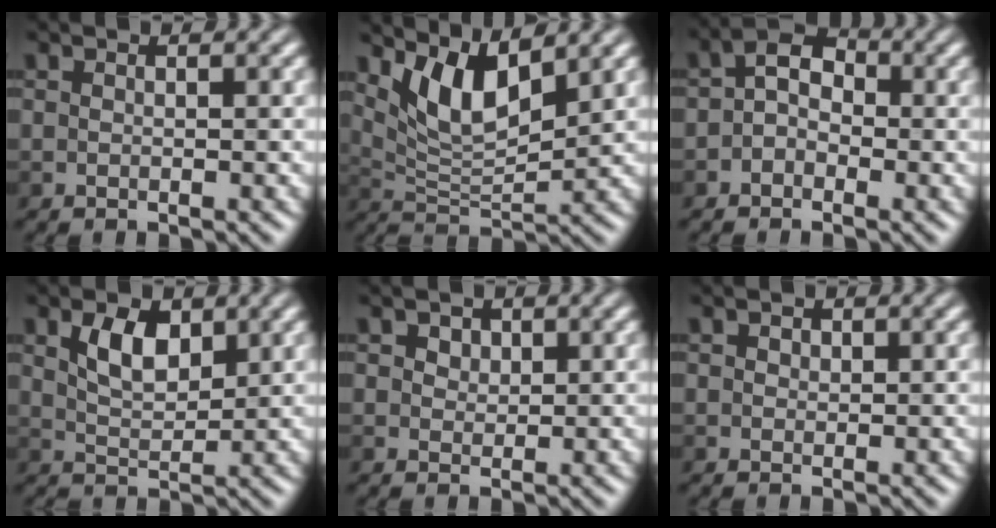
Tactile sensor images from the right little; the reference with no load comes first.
{"total": 5.1, "force": [3.0, 1.6, 3.8], "torque": [-0.078, -0.012, 0.058]}
{"total": 2.7, "force": [-0.6, 2.0, 1.8], "torque": [-0.028, 0.010, -0.022]}
{"total": 3.3, "force": [1.4, 1.7, 2.3], "torque": [-0.047, 0.003, 0.029]}
{"total": 1.5, "force": [0.9, 1.1, 0.6], "torque": [-0.009, -0.001, 0.011]}
{"total": 0.6, "force": [0.2, 0.5, 0.2], "torque": [-0.003, -0.003, 0.002]}